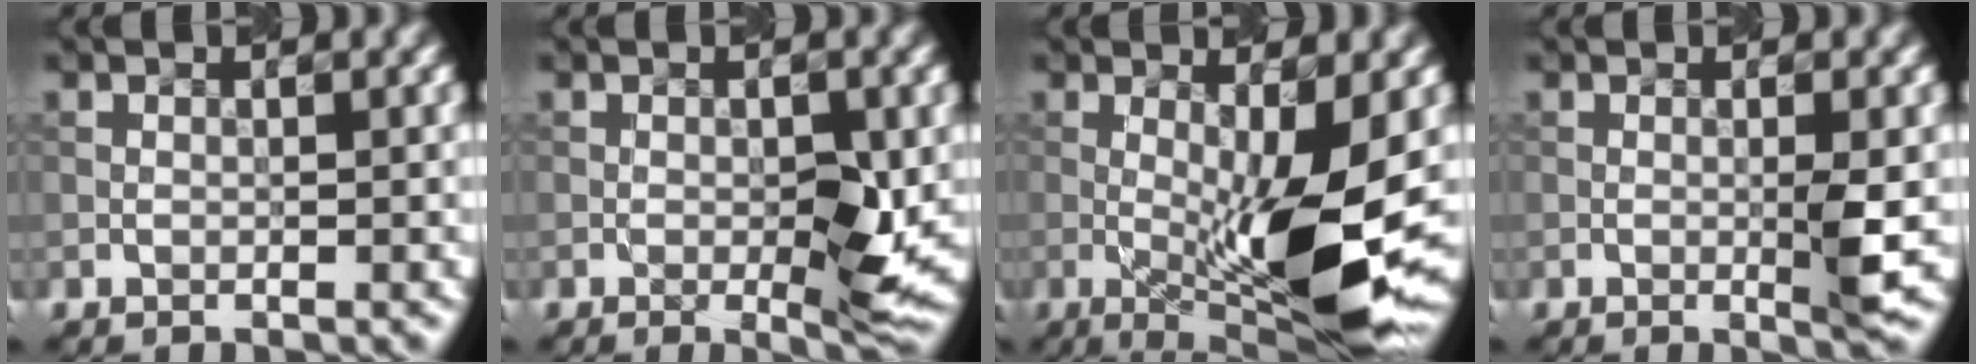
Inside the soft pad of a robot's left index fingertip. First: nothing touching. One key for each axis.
{"total": 3.7, "fx": -0.6, "fy": 0.6, "fz": 3.6, "tx": -0.060, "ty": -0.004, "tz": -0.001}
{"total": 9.6, "fx": -1.2, "fy": 2.1, "fz": 9.3, "tx": -0.144, "ty": -0.023, "tz": -0.007}
{"total": 2.5, "fx": -0.3, "fy": 0.3, "fz": 2.5, "tx": -0.040, "ty": -0.004, "tz": -0.001}